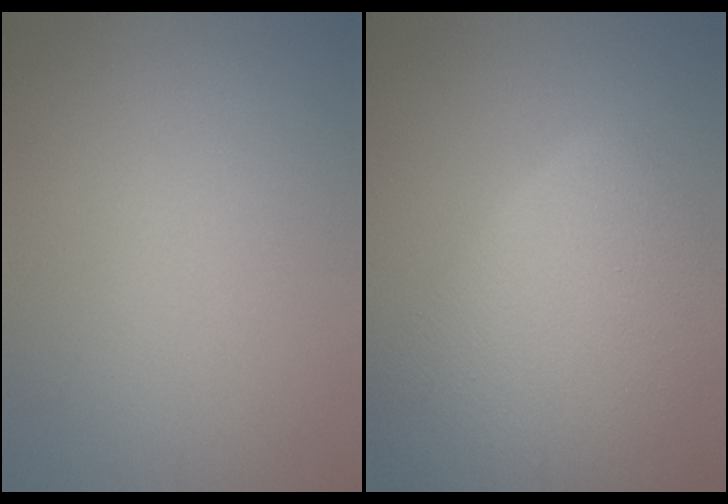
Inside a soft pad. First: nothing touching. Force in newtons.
{"total": 10.3, "press": 10.3, "slide": 0.5}